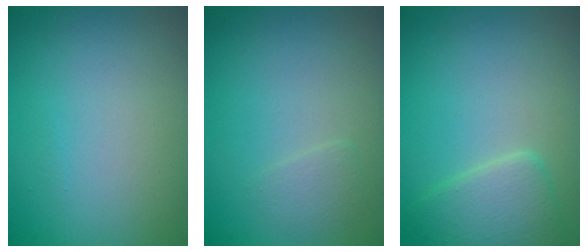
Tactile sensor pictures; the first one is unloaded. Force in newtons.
{"total": 1.0, "press": 1.0, "slide": 0.0}
{"total": 3.2, "press": 3.2, "slide": 0.2}